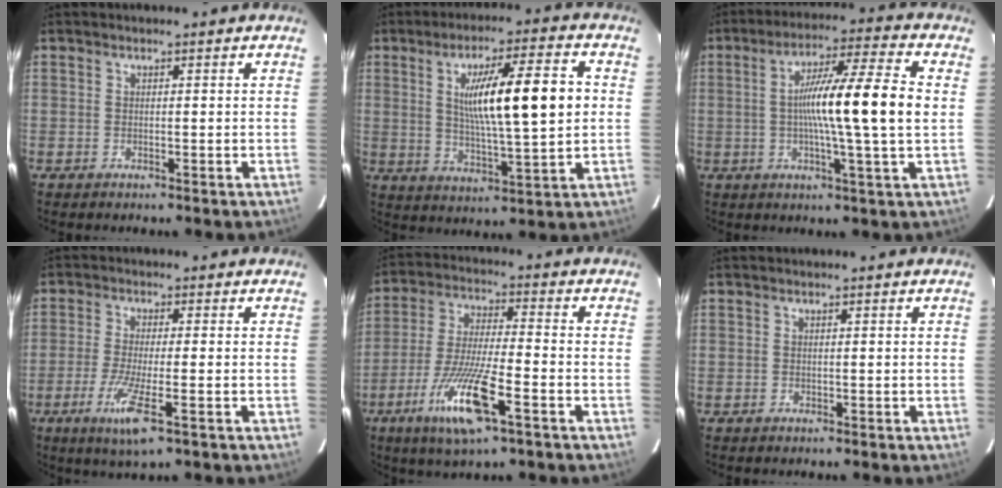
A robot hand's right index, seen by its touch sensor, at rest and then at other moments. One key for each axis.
{"total": 14.6, "fx": 2.2, "fy": 1.3, "fz": 14.3, "tx": -0.234, "ty": 0.007, "tz": 0.039}
{"total": 13.8, "fx": 0.4, "fy": -0.7, "fz": 13.8, "tx": -0.231, "ty": 0.007, "tz": -0.001}
{"total": 6.9, "fx": -3.2, "fy": 0.1, "fz": 6.2, "tx": -0.120, "ty": -0.020, "tz": -0.056}
{"total": 12.8, "fx": -6.0, "fy": 1.4, "fz": 11.2, "tx": -0.221, "ty": -0.023, "tz": -0.110}
{"total": 0.0}